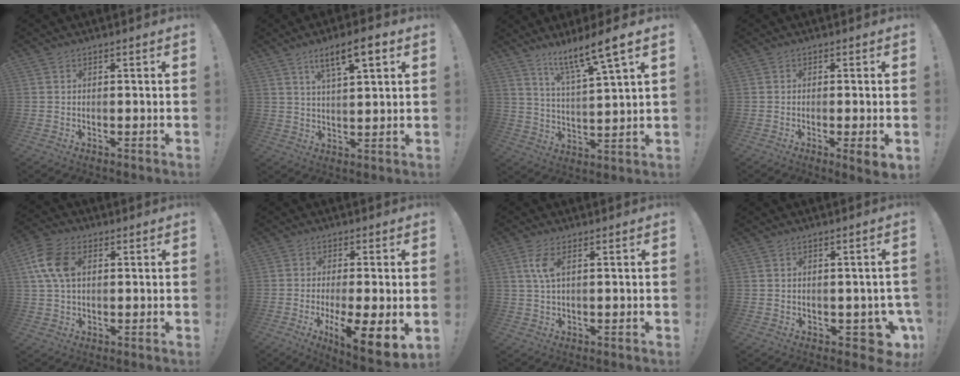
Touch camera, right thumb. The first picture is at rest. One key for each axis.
{"total": 9.3, "fx": 5.1, "fy": 2.1, "fz": 7.4, "tx": -0.116, "ty": -0.020, "tz": 0.083}
{"total": 11.0, "fx": 8.3, "fy": -0.3, "fz": 7.3, "tx": -0.120, "ty": -0.058, "tz": 0.127}
{"total": 4.3, "fx": -0.8, "fy": -0.1, "fz": 4.3, "tx": -0.061, "ty": -0.011, "tz": -0.009}
{"total": 10.5, "fx": 2.5, "fy": 6.8, "fz": 7.6, "tx": -0.147, "ty": 0.008, "tz": 0.047}
{"total": 11.4, "fx": -3.0, "fy": 2.3, "fz": 10.7, "tx": -0.171, "ty": 0.000, "tz": -0.039}
{"total": 4.7, "fx": 1.5, "fy": 1.4, "fz": 4.2, "tx": -0.083, "ty": -0.005, "tz": 0.024}
{"total": 6.7, "fx": -1.7, "fy": 4.4, "fz": 4.7, "tx": -0.039, "ty": 0.009, "tz": -0.017}